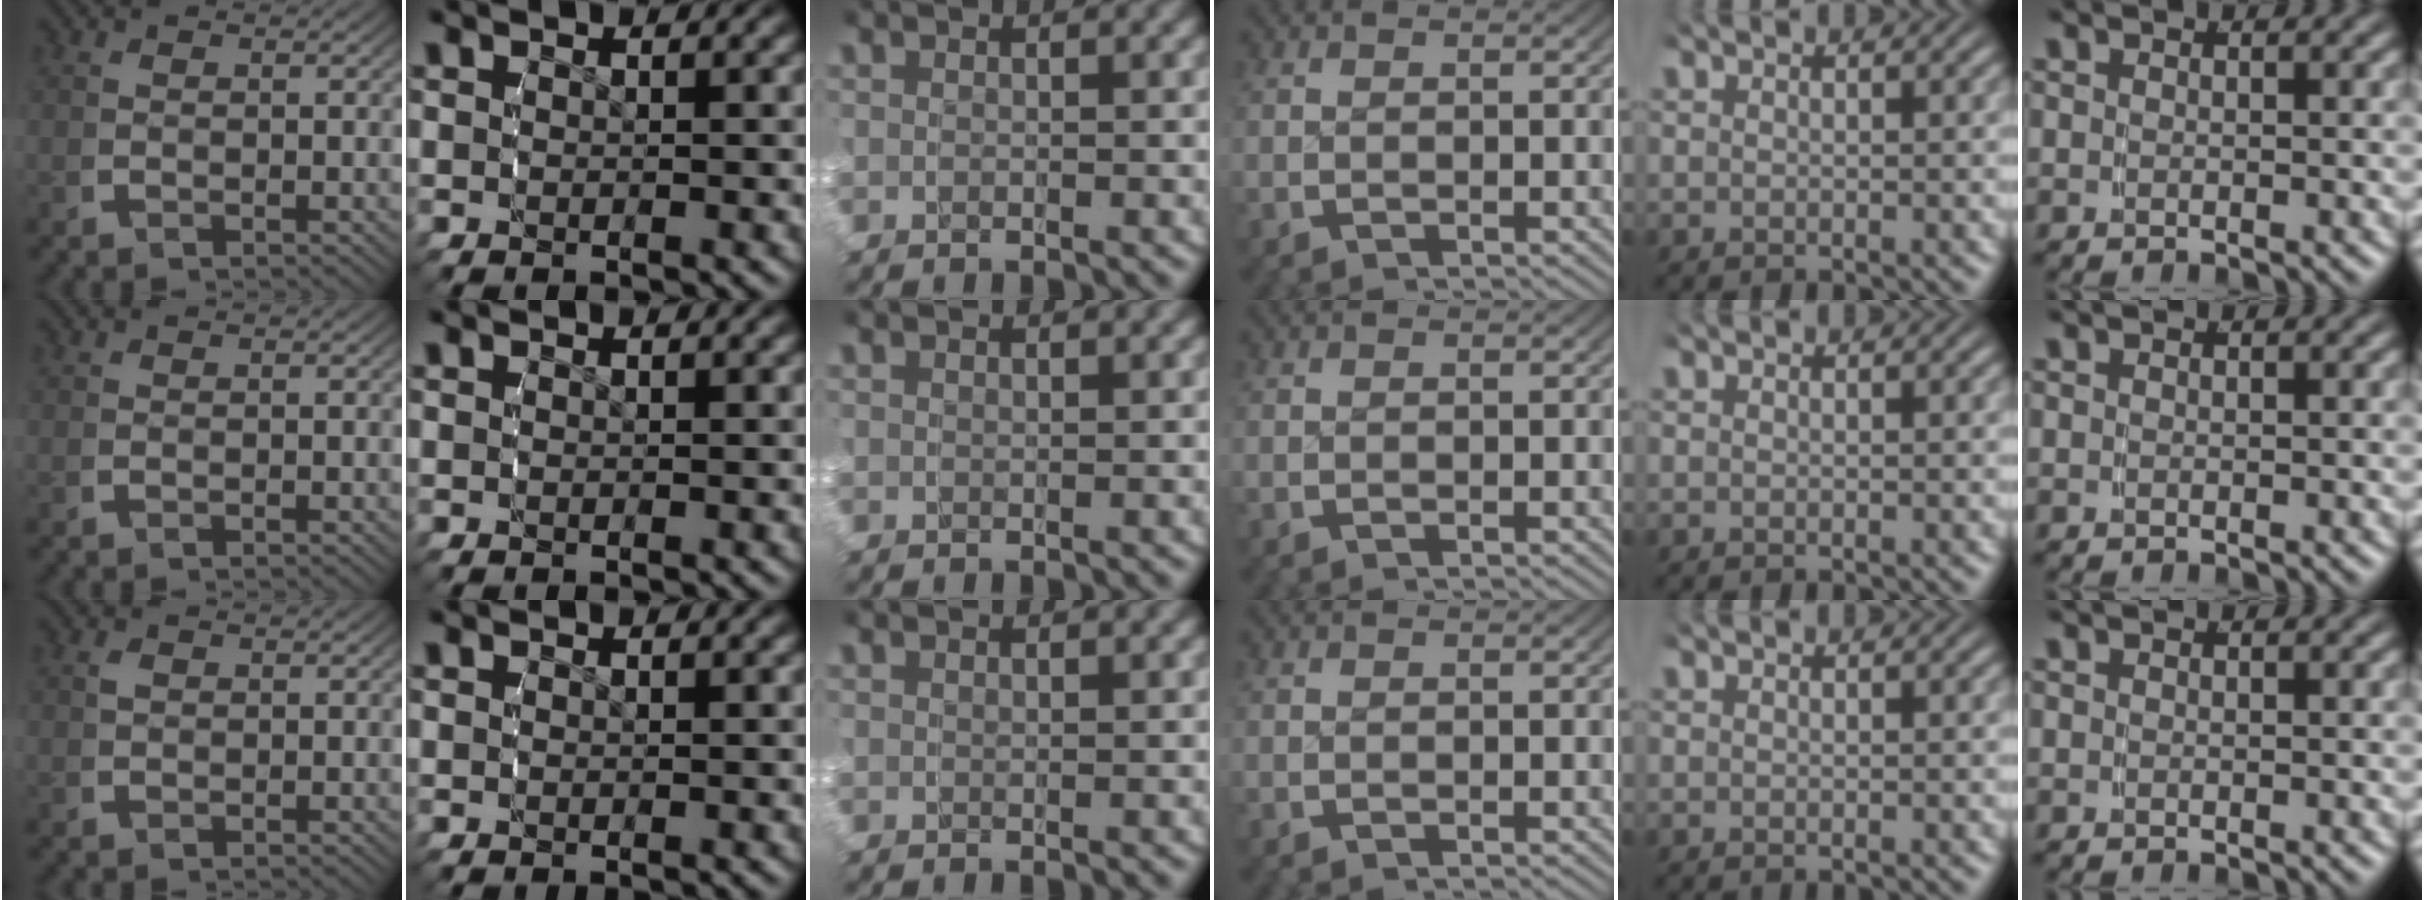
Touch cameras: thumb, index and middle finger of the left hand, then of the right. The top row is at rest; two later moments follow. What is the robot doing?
{"motion": "grasp_and_lifting", "object": "ribbon"}